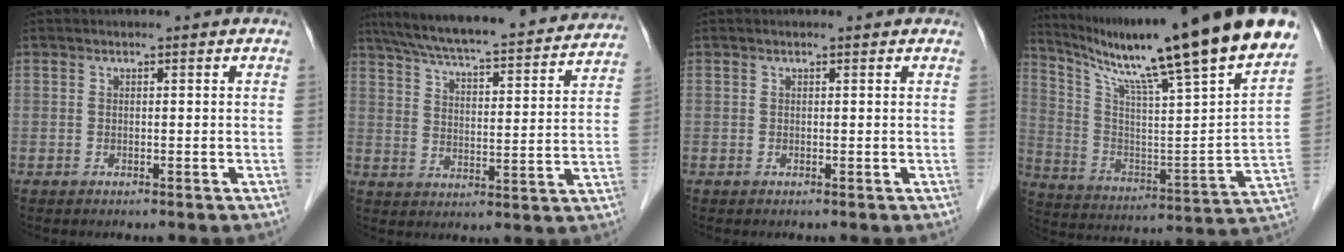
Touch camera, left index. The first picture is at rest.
{"total": 25.8, "force": [23.1, 3.2, 11.2], "torque": [-0.181, -0.008, 0.305]}
{"total": 0.7, "force": [0.6, 0.1, 0.2], "torque": [-0.007, 0.008, 0.007]}
{"total": 28.0, "force": [22.2, -0.1, 17.1], "torque": [-0.289, -0.057, 0.327]}